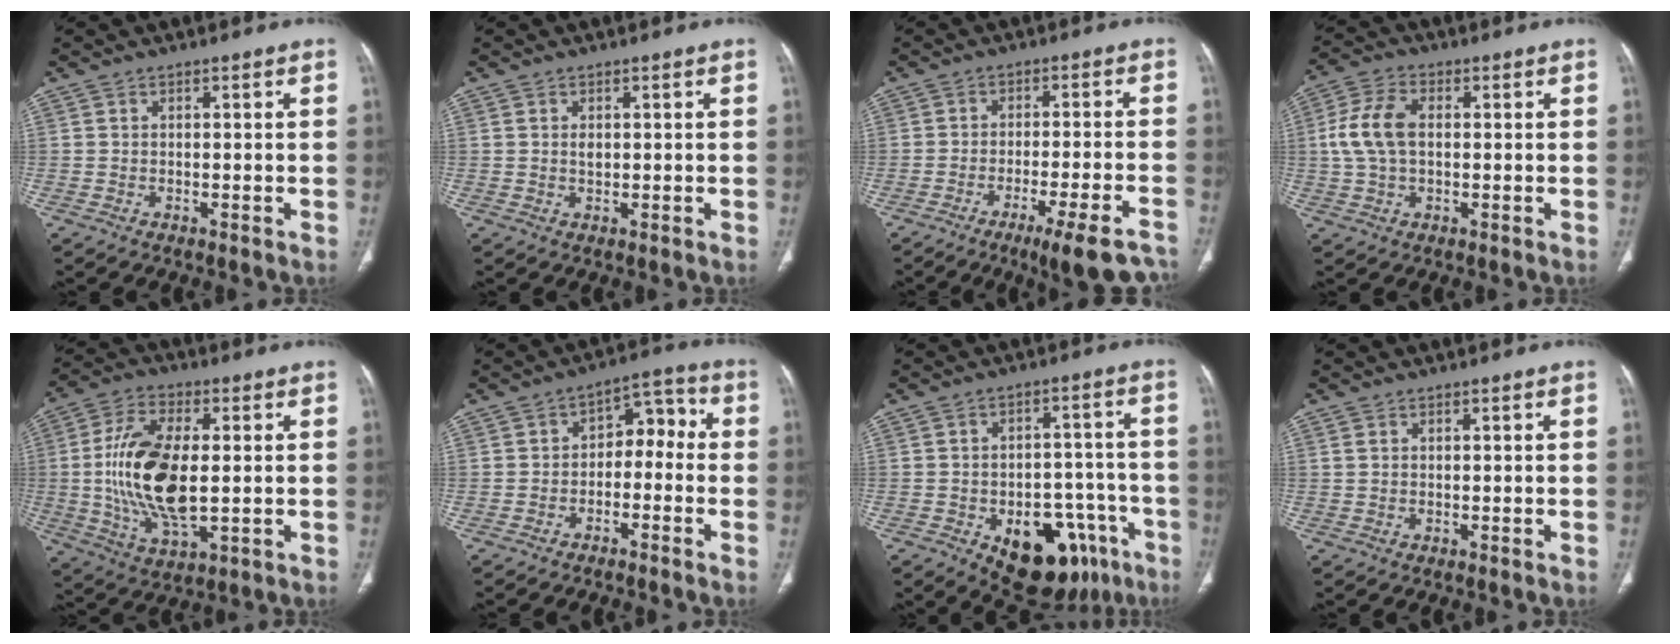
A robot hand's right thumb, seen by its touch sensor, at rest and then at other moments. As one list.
[{"total": 1.3, "force": [0.3, 0.8, 0.9], "torque": [-0.014, -0.002, 0.008]}, {"total": 12.3, "force": [-9.0, 2.0, 8.2], "torque": [-0.101, 0.037, -0.125]}, {"total": 8.9, "force": [0.7, 5.4, 7.0], "torque": [-0.153, 0.017, 0.013]}, {"total": 17.3, "force": [0.0, 8.2, 15.3], "torque": [-0.305, -0.007, 0.005]}, {"total": 7.4, "force": [-1.7, 5.0, 5.1], "torque": [-0.041, 0.048, -0.038]}, {"total": 18.1, "force": [-8.6, 10.6, 11.9], "torque": [-0.113, 0.050, -0.104]}, {"total": 0.7, "force": [0.4, 0.4, 0.4], "torque": [-0.011, 0.009, 0.010]}]